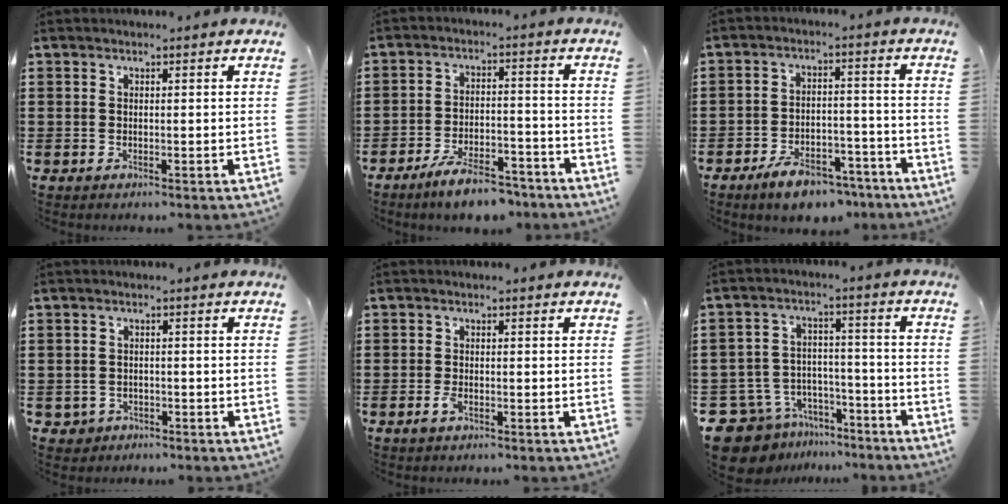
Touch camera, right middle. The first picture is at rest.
{"total": 7.2, "force": [-6.1, 1.4, 3.4], "torque": [-0.070, 0.005, -0.117]}
{"total": 6.9, "force": [-5.8, 2.3, 3.0], "torque": [-0.047, 0.016, -0.106]}
{"total": 1.3, "force": [-0.9, 0.9, 0.0], "torque": [-0.005, 0.000, -0.023]}
{"total": 1.7, "force": [-0.8, 0.6, 1.3], "torque": [-0.041, -0.005, -0.021]}
{"total": 9.9, "force": [-8.8, 4.3, 1.7], "torque": [-0.065, 0.026, -0.175]}